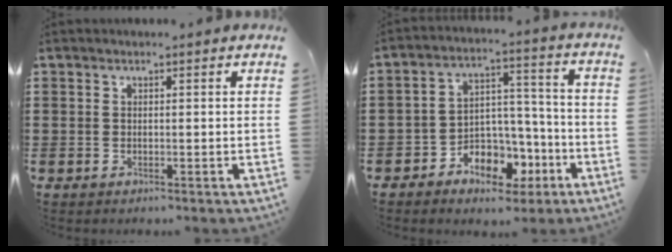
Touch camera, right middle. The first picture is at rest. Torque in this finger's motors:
{"motor_torque": [2.14, 0.00, 0.72, 0.10]}